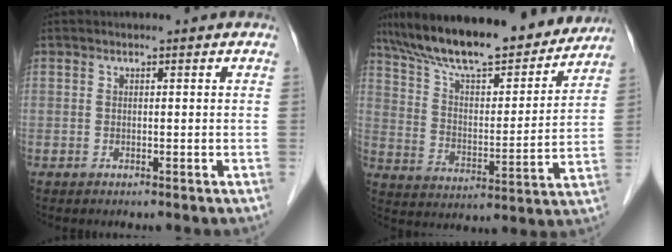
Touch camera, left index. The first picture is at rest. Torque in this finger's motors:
{"motor_torque": [0.99, -1.15, 0.73, 0.19]}